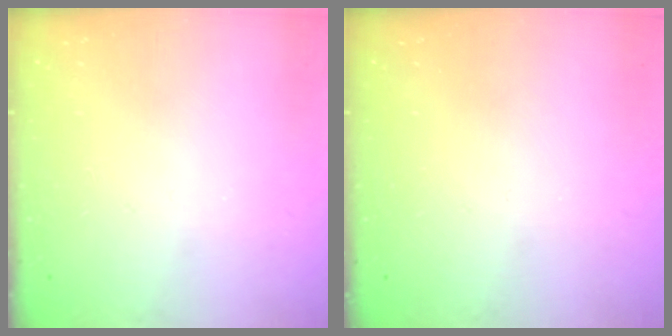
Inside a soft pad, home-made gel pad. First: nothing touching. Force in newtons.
{"total": 0.0}